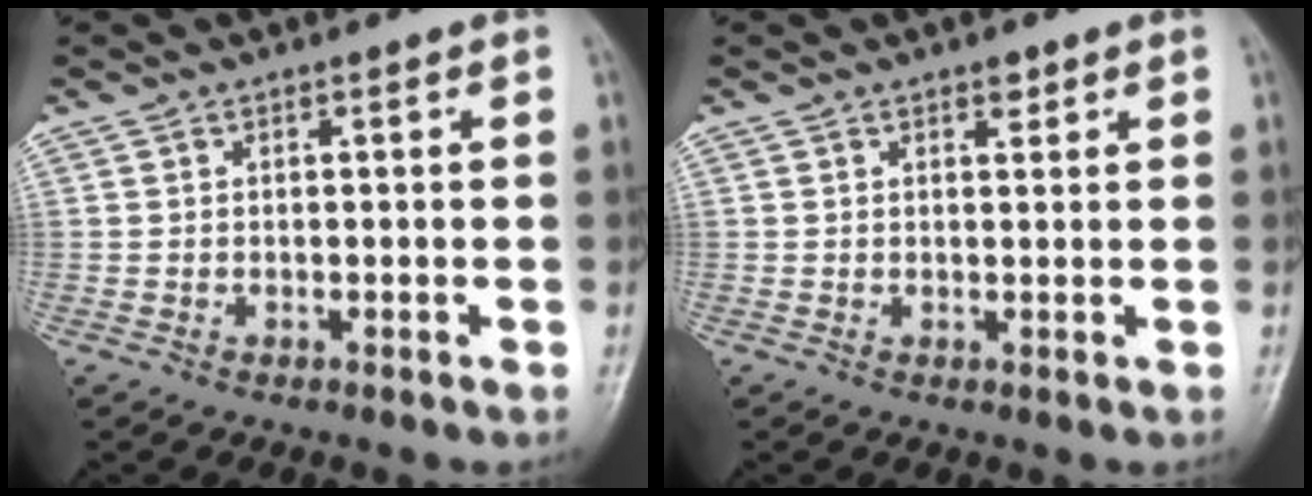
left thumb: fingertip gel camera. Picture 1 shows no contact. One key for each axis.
{"total": 1.7, "fx": 1.1, "fy": 0.8, "fz": 1.0, "tx": -0.006, "ty": -0.005, "tz": 0.015}